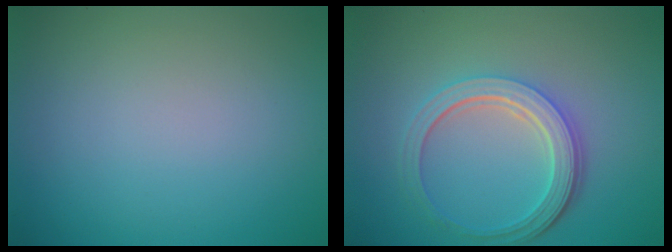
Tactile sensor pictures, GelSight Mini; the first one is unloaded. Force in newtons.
{"total": 5.1, "press": 3.8, "slide": 3.3}